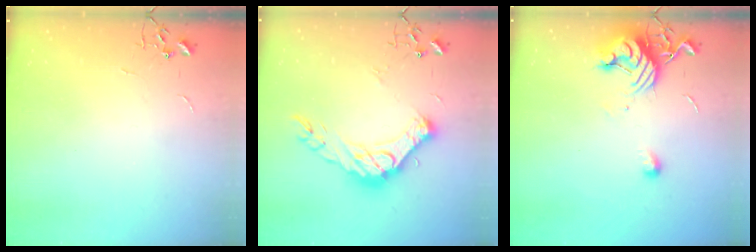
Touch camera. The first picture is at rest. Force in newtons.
{"total": 17.2, "press": 17.2, "slide": 1.2}
{"total": 11.6, "press": 11.6, "slide": 0.7}